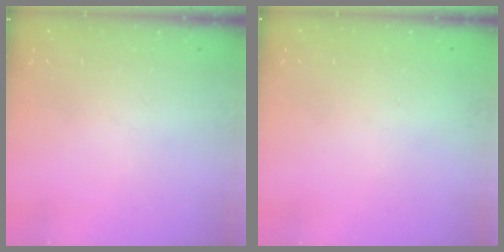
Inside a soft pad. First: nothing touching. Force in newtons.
{"total": 2.3, "press": 2.3, "slide": 0.1}